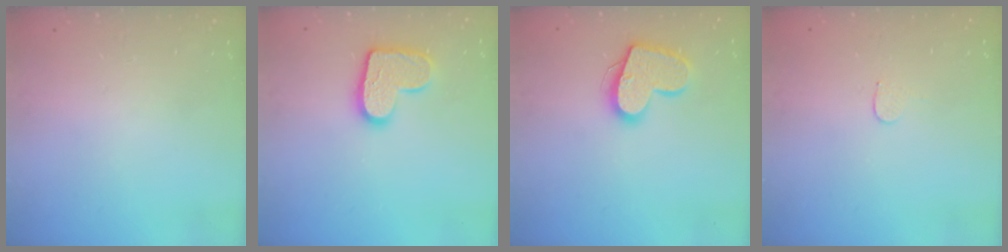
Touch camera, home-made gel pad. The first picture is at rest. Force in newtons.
{"total": 12.8, "press": 12.8, "slide": 0.8}
{"total": 15.3, "press": 15.3, "slide": 1.1}
{"total": 3.7, "press": 3.7, "slide": 0.3}